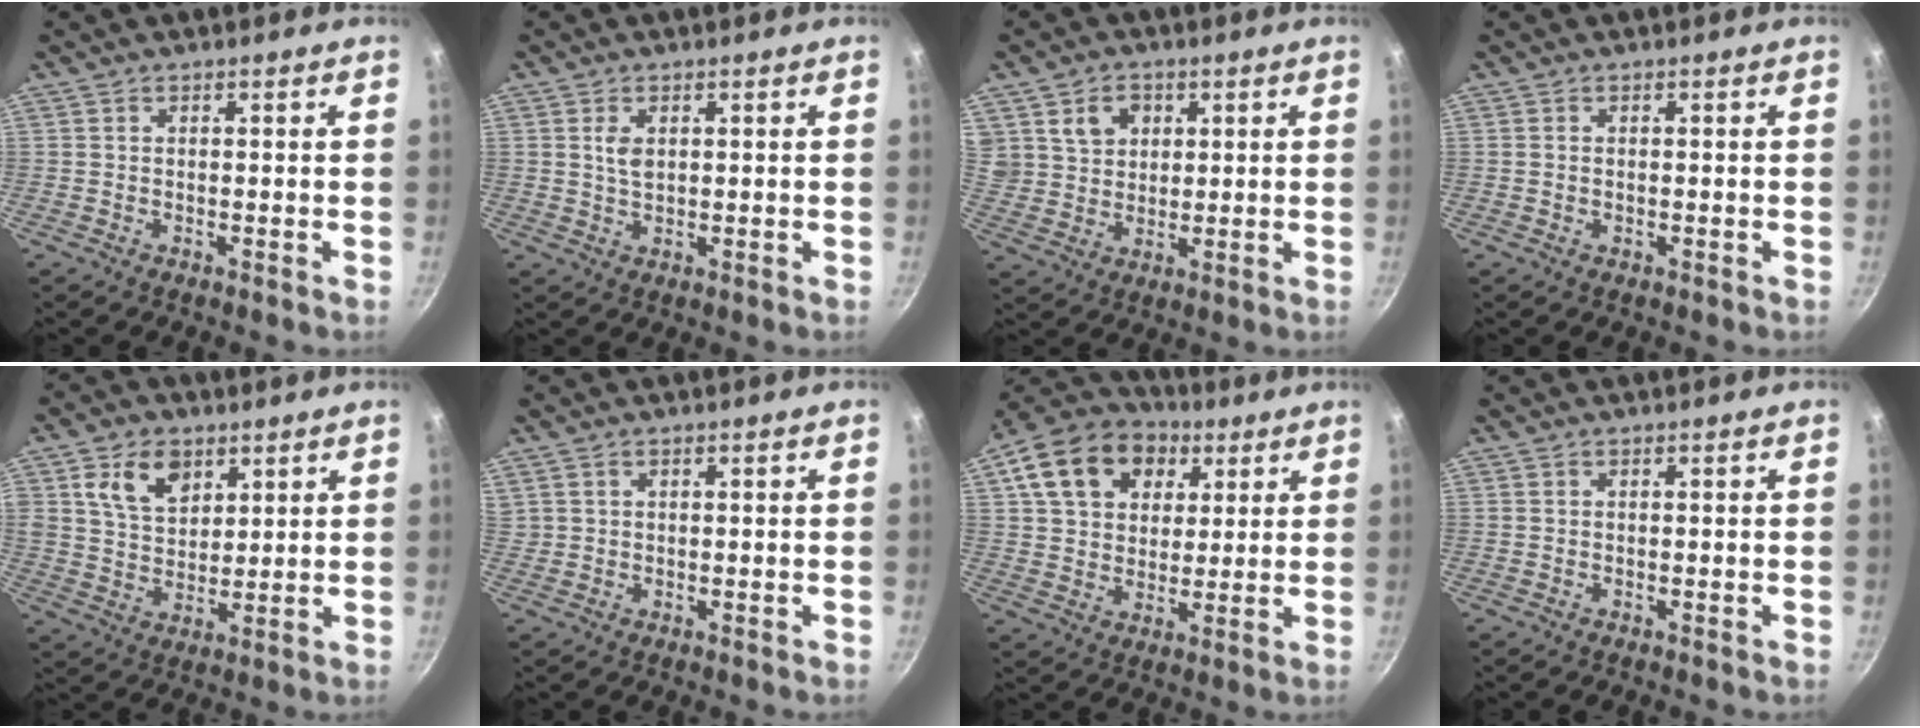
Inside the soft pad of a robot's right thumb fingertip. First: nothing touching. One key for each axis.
{"total": 2.9, "fx": 0.9, "fy": 1.8, "fz": 2.2, "tx": -0.036, "ty": -0.005, "tz": 0.017}
{"total": 7.4, "fx": 3.1, "fy": 5.9, "fz": 3.1, "tx": -0.032, "ty": -0.005, "tz": 0.061}
{"total": 0.6, "fx": 0.0, "fy": 0.4, "fz": 0.4, "tx": -0.007, "ty": 0.001, "tz": -0.001}
{"total": 9.8, "fx": 4.4, "fy": 6.6, "fz": 5.7, "tx": -0.080, "ty": -0.017, "tz": 0.080}
{"total": 1.1, "fx": 0.6, "fy": 0.9, "fz": 0.3, "tx": 0.000, "ty": 0.008, "tz": 0.013}
{"total": 17.9, "fx": 6.7, "fy": 13.4, "fz": 9.8, "tx": -0.156, "ty": 0.014, "tz": 0.105}
{"total": 0.0}